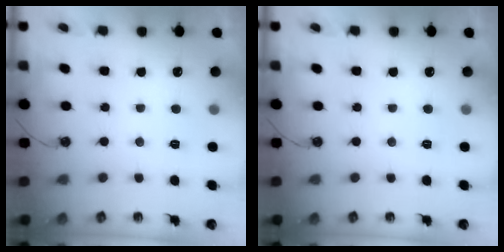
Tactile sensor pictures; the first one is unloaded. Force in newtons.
{"total": 0.0}